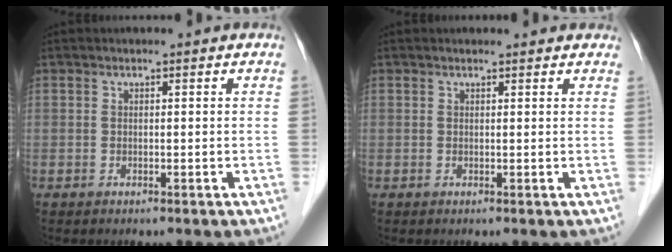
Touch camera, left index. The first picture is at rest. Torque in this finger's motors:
{"motor_torque": [0.23, -0.13, -0.04, -0.01]}